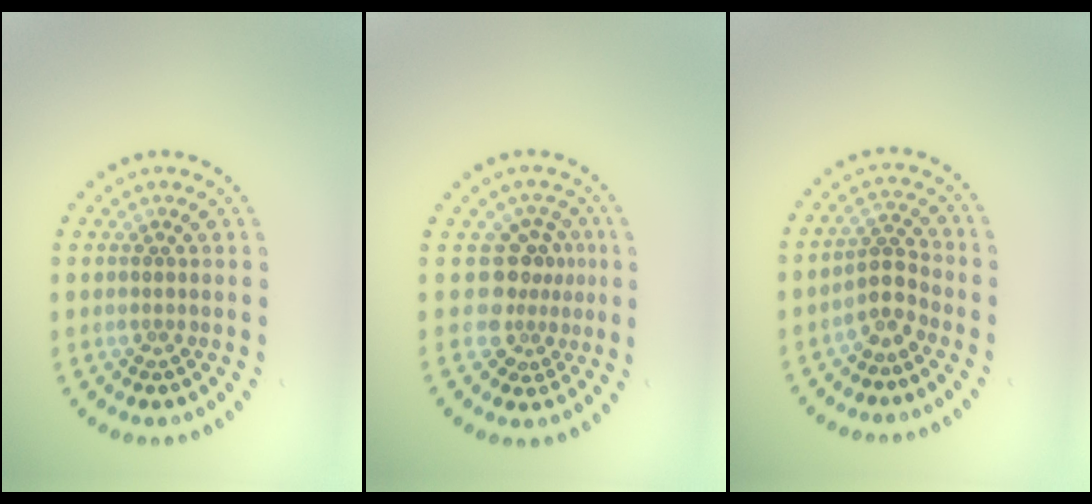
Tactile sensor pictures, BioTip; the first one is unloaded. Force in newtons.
{"total": 3.2, "press": 2.2, "slide": 2.3}
{"total": 2.3, "press": 1.8, "slide": 1.5}